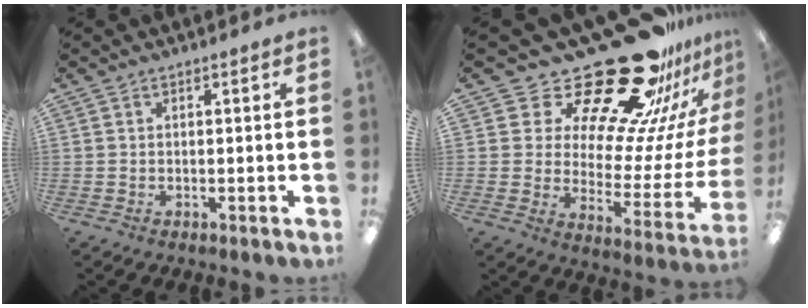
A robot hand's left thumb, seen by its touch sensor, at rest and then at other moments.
{"total": 27.1, "force": [22.3, 8.1, 13.0], "torque": [-0.179, -0.184, 0.375]}